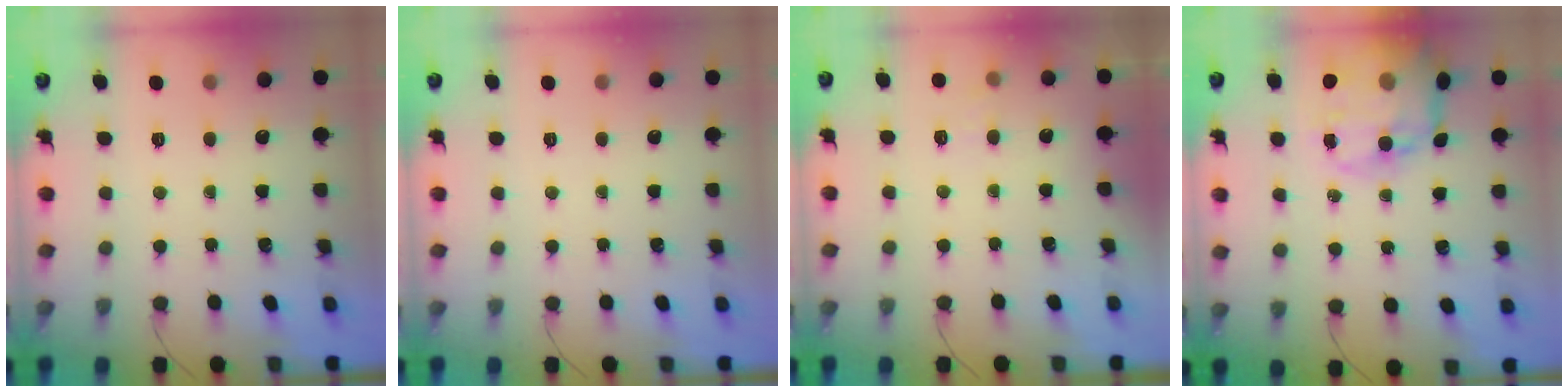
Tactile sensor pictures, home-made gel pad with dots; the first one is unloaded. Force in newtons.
{"total": 0.0}
{"total": 6.6, "press": 6.5, "slide": 1.3}
{"total": 18.7, "press": 18.2, "slide": 4.2}